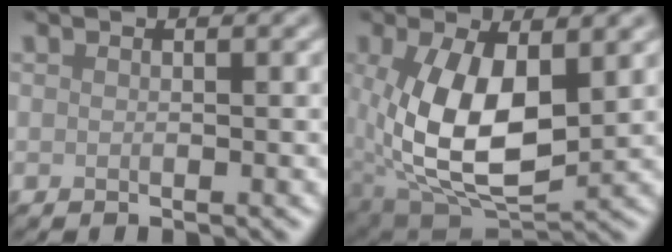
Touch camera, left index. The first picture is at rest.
{"total": 9.6, "force": [0.9, 5.2, 8.0], "torque": [-0.172, -0.018, 0.028]}